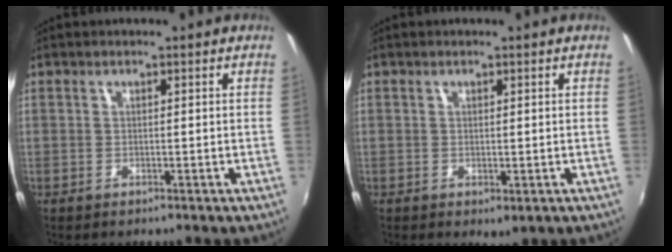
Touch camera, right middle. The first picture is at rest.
{"total": 1.1, "force": [0.4, 0.5, 0.9], "torque": [-0.012, -0.003, 0.008]}